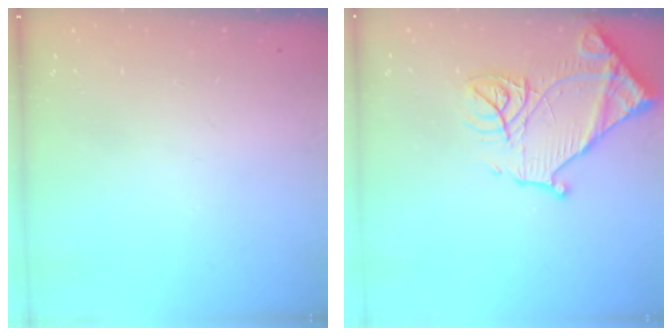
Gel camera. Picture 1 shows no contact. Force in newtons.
{"total": 17.7, "press": 17.7, "slide": 1.5}